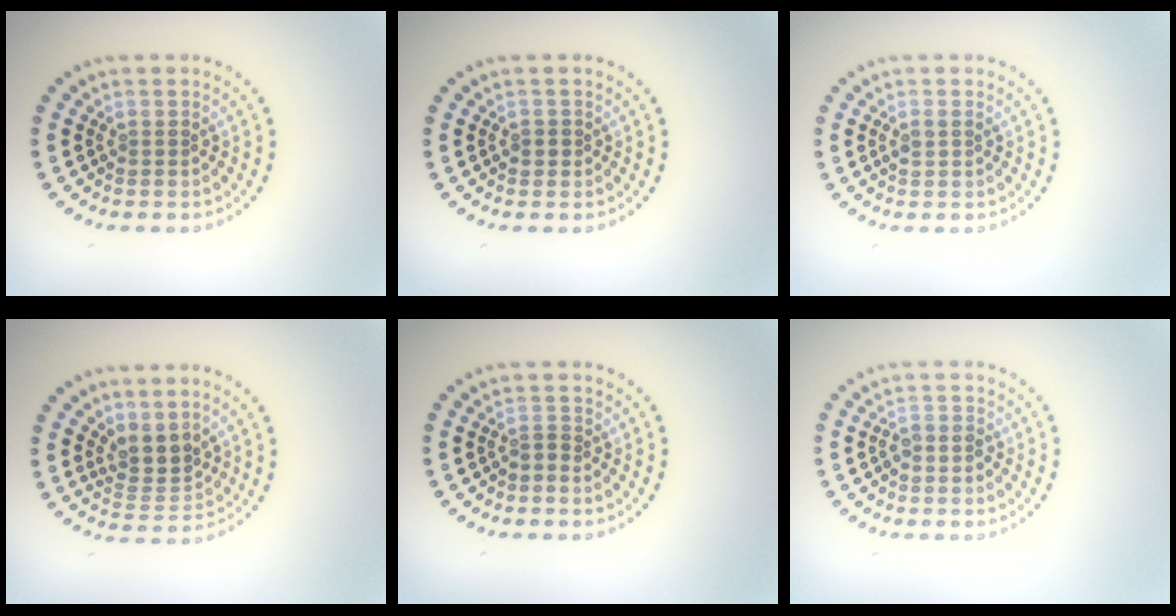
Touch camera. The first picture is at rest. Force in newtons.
{"total": 0.8, "press": 0.7, "slide": 0.1}
{"total": 1.0, "press": 0.9, "slide": 0.3}
{"total": 2.7, "press": 2.2, "slide": 1.7}
{"total": 0.8, "press": 0.5, "slide": 0.7}
{"total": 1.5, "press": 1.3, "slide": 0.7}